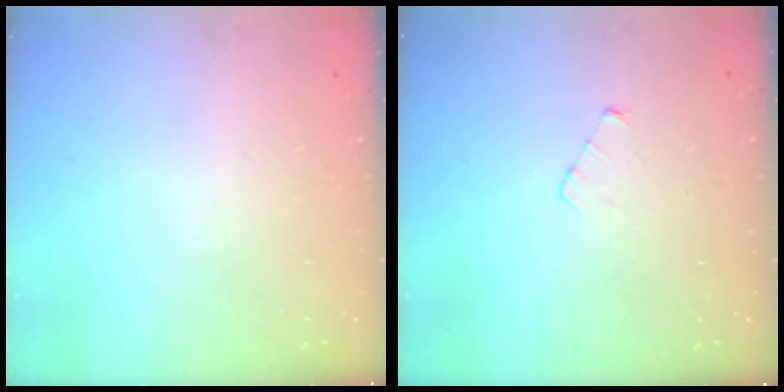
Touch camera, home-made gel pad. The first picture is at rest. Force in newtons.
{"total": 3.1, "press": 3.1, "slide": 0.4}